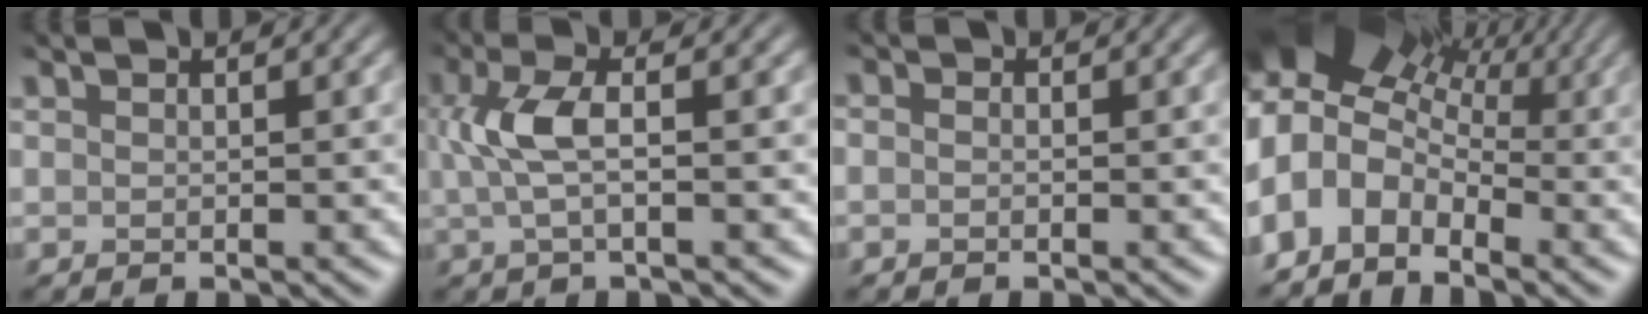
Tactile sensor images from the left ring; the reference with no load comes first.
{"total": 3.5, "force": [-0.4, 1.0, 3.4], "torque": [-0.075, 0.003, -0.013]}
{"total": 1.0, "force": [-0.2, 0.8, 0.4], "torque": [-0.007, 0.005, -0.017]}
{"total": 11.5, "force": [-1.3, 9.0, 7.2], "torque": [-0.116, -0.002, -0.040]}